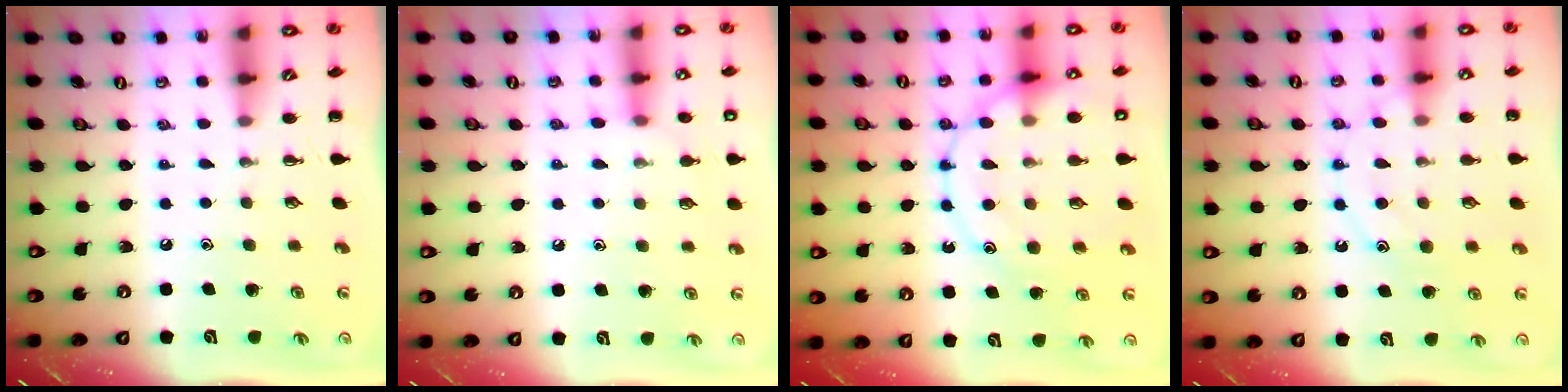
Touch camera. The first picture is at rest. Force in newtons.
{"total": 7.8, "press": 7.5, "slide": 2.2}
{"total": 17.8, "press": 17.7, "slide": 1.4}
{"total": 11.9, "press": 11.9, "slide": 0.8}